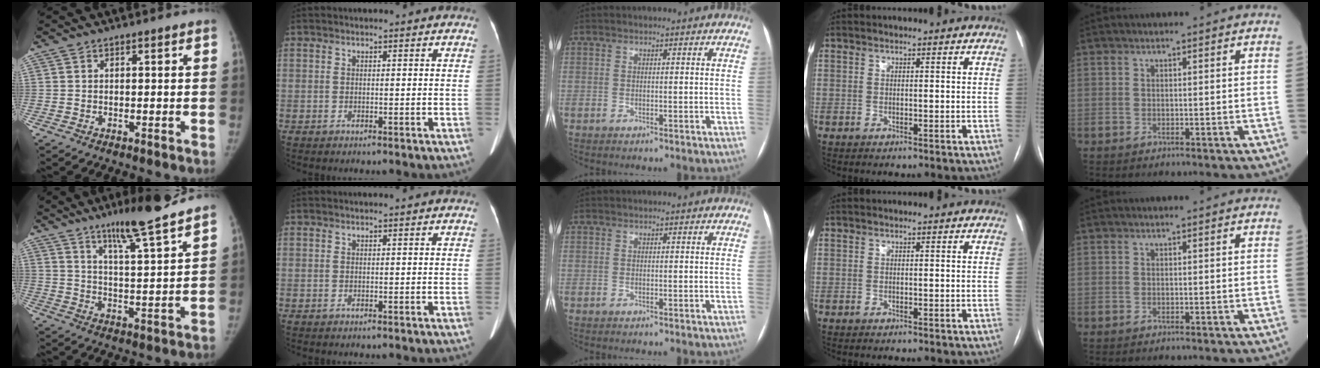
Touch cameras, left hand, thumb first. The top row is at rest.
{"thumb": {"total": 13.1, "force": [9.9, 0.9, 8.6], "torque": [-0.128, -0.061, 0.160]}}